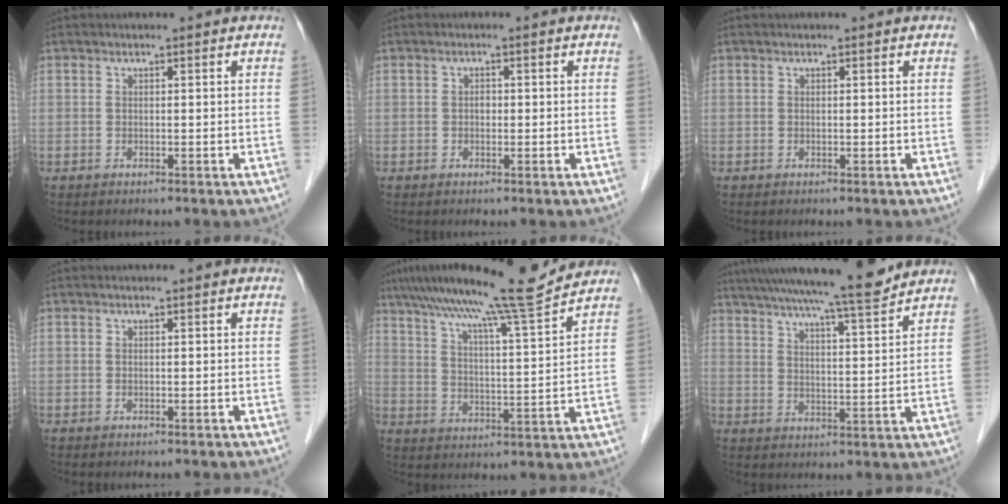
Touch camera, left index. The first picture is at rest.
{"total": 1.0, "force": [-0.7, 0.5, 0.5], "torque": [-0.007, -0.003, -0.013]}
{"total": 0.0}
{"total": 0.0}
{"total": 15.4, "force": [13.0, -1.2, 8.1], "torque": [-0.136, -0.005, 0.195]}
{"total": 14.9, "force": [13.1, -0.3, 7.2], "torque": [-0.120, 0.004, 0.190]}